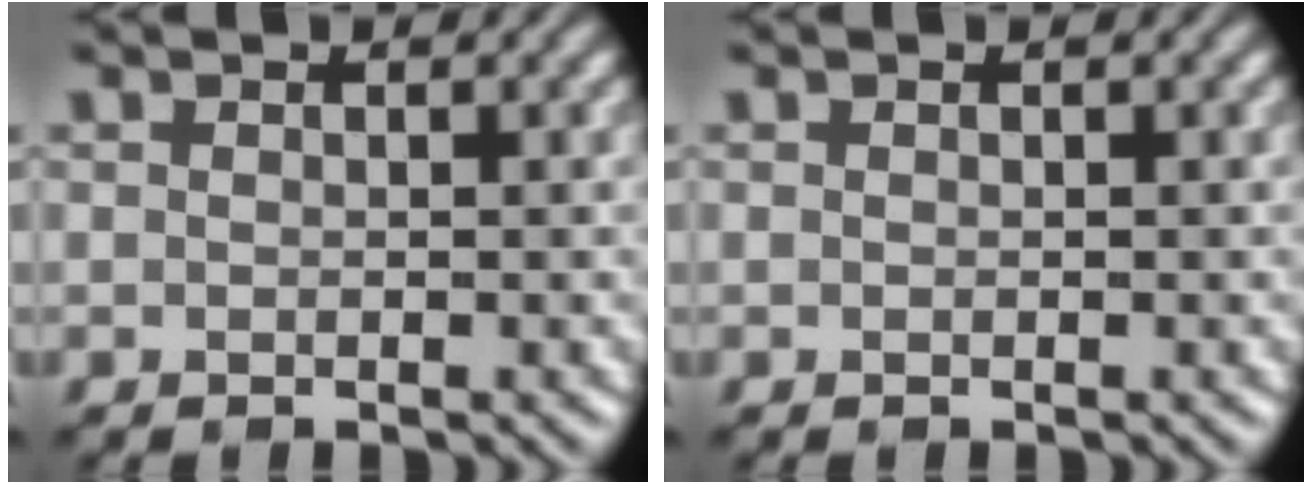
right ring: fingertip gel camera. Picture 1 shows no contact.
{"total": 0.0}